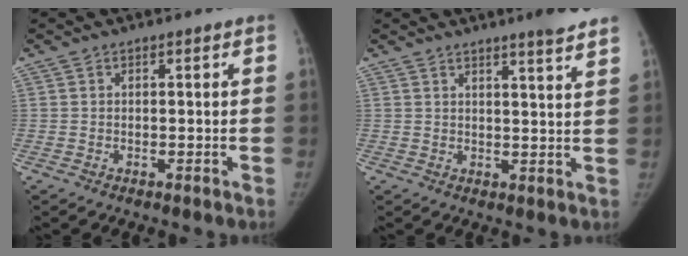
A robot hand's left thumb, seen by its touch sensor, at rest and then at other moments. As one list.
[{"total": 5.9, "force": [4.6, 0.1, 3.6], "torque": [-0.048, -0.028, 0.058]}]